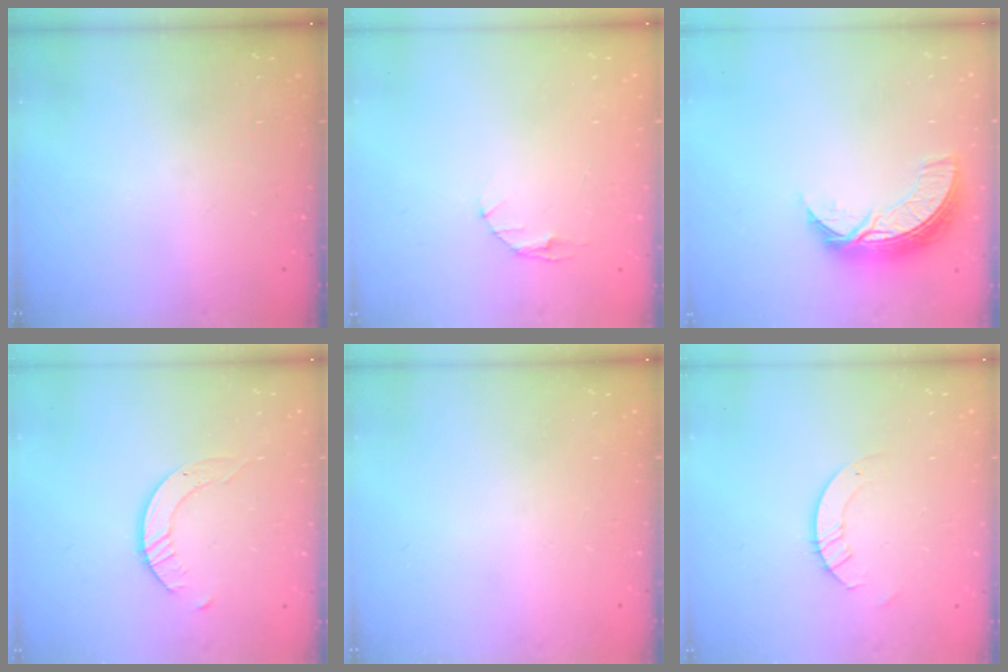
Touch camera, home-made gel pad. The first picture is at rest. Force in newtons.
{"total": 2.9, "press": 2.9, "slide": 0.4}
{"total": 9.3, "press": 9.3, "slide": 0.7}
{"total": 2.9, "press": 2.9, "slide": 0.3}
{"total": 0.0}
{"total": 2.6, "press": 2.6, "slide": 0.2}